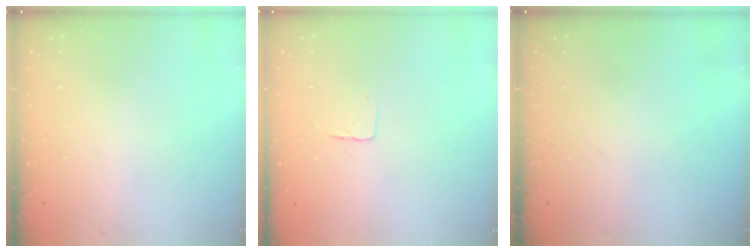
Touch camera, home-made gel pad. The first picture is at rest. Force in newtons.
{"total": 2.9, "press": 2.9, "slide": 0.2}
{"total": 0.0}